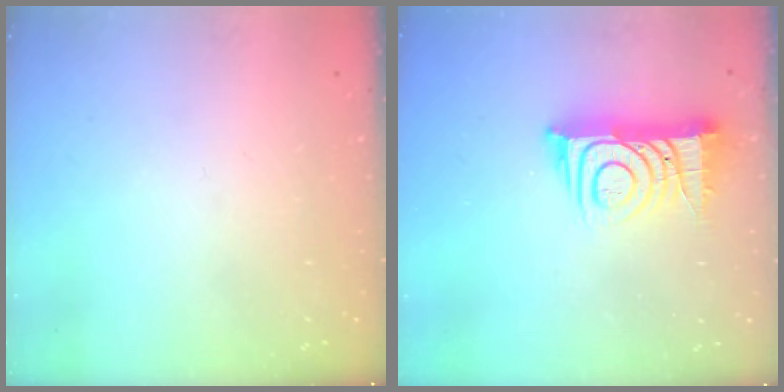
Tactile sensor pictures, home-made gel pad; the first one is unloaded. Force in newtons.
{"total": 13.7, "press": 13.7, "slide": 0.8}